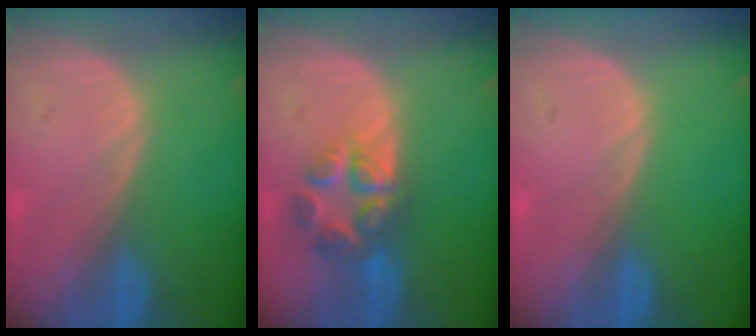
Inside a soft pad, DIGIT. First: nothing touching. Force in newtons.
{"total": 7.0, "press": 6.0, "slide": 3.8}
{"total": 0.0}